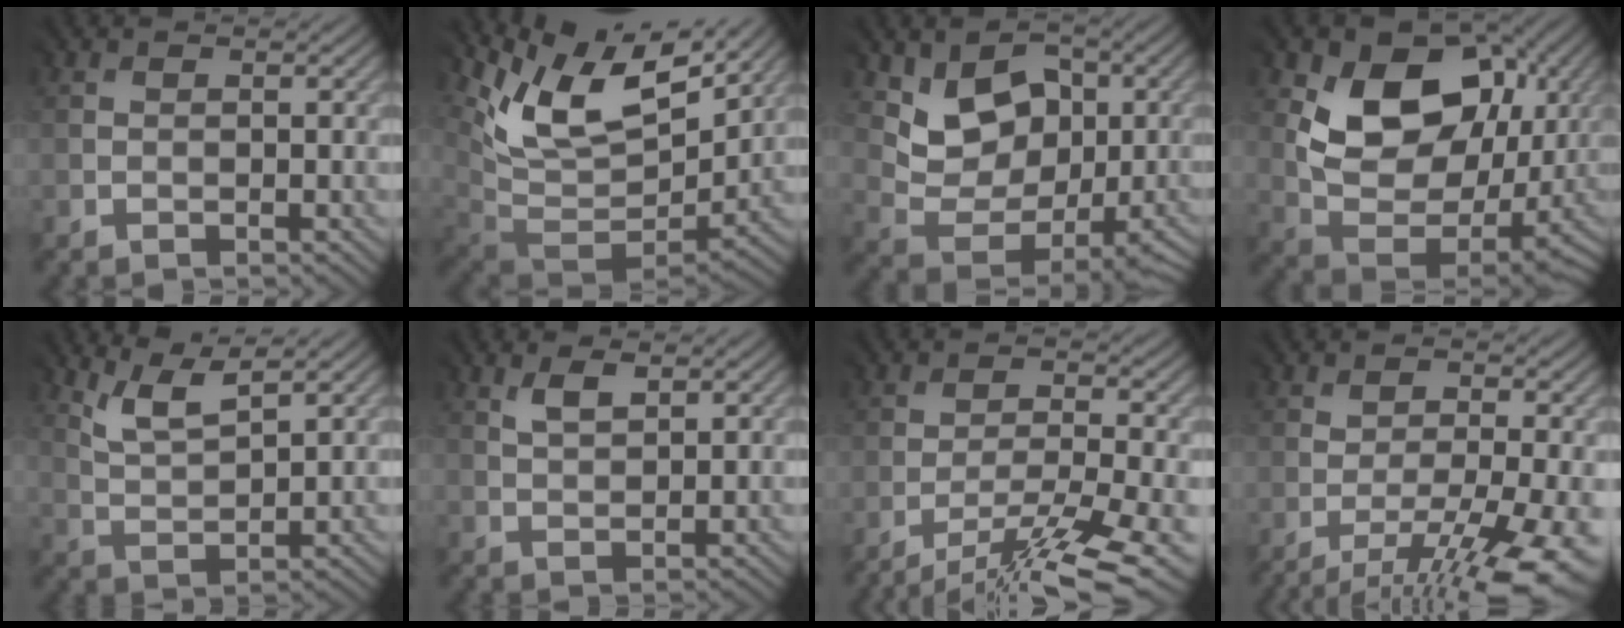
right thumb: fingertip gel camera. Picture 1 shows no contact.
{"total": 12.0, "force": [8.4, 5.8, 6.3], "torque": [-0.137, 0.018, 0.158]}
{"total": 6.2, "force": [2.7, 4.9, 2.7], "torque": [-0.048, -0.010, 0.046]}
{"total": 12.0, "force": [4.8, 8.6, 6.8], "torque": [-0.112, -0.012, 0.091]}
{"total": 4.8, "force": [4.4, 0.8, 1.8], "torque": [-0.044, -0.001, 0.093]}
{"total": 2.5, "force": [2.3, 0.9, 0.6], "torque": [-0.020, 0.004, 0.046]}
{"total": 10.0, "force": [-7.9, 1.6, 5.9], "torque": [-0.107, -0.013, -0.118]}
{"total": 9.1, "force": [-5.2, 2.4, 7.0], "torque": [-0.115, -0.015, -0.080]}